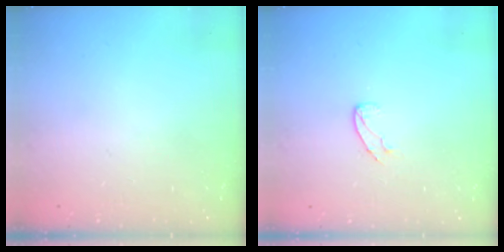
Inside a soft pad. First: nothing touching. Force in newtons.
{"total": 5.1, "press": 5.1, "slide": 0.5}